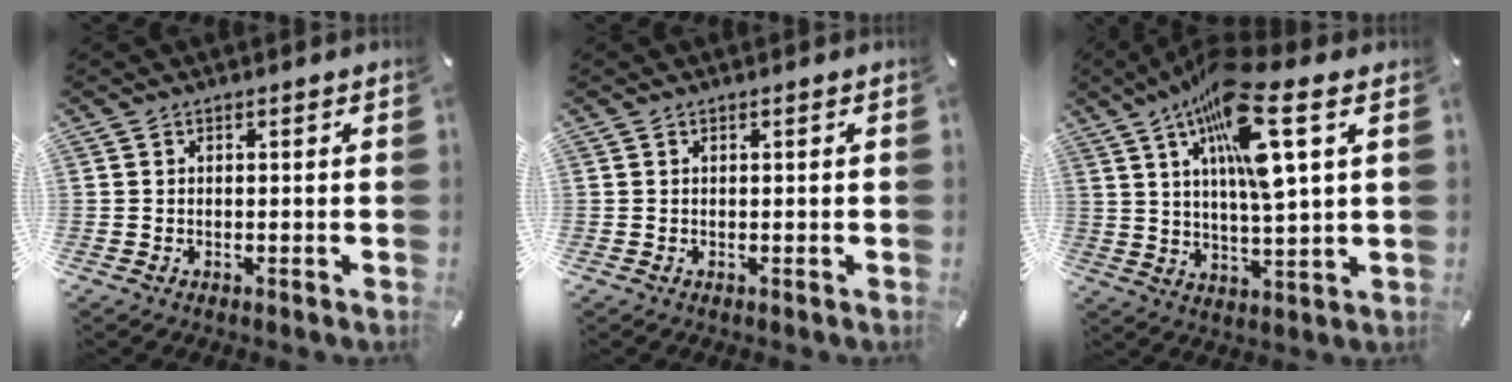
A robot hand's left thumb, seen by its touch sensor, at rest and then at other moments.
{"total": 0.0}
{"total": 17.5, "force": [8.2, 4.2, 14.9], "torque": [-0.268, -0.031, 0.123]}